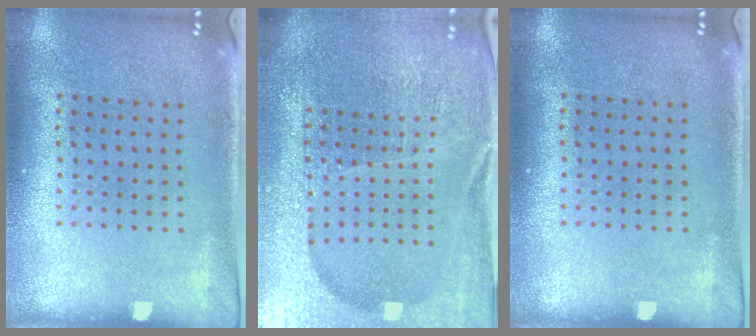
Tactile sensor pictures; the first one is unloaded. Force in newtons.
{"total": 6.1, "press": 5.4, "slide": 2.9}
{"total": 0.0}